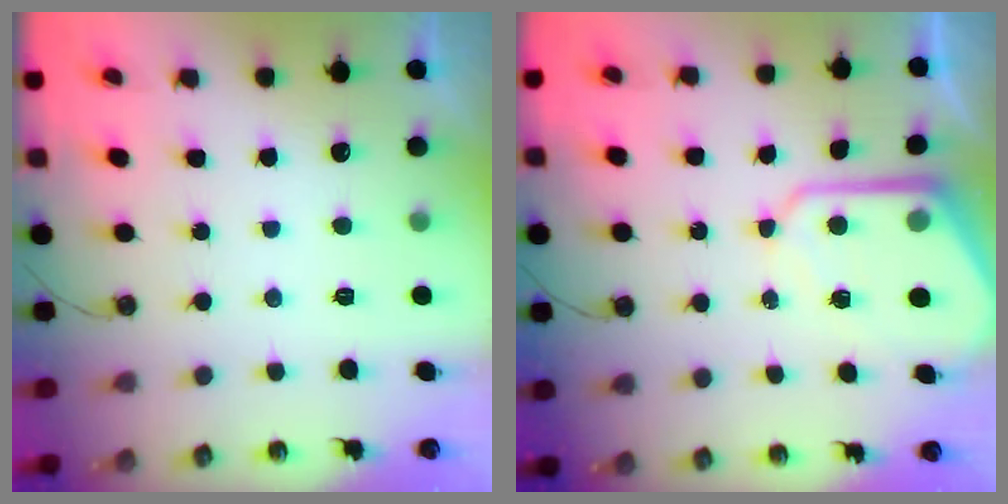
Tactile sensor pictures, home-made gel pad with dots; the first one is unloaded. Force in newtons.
{"total": 9.3, "press": 9.2, "slide": 0.6}